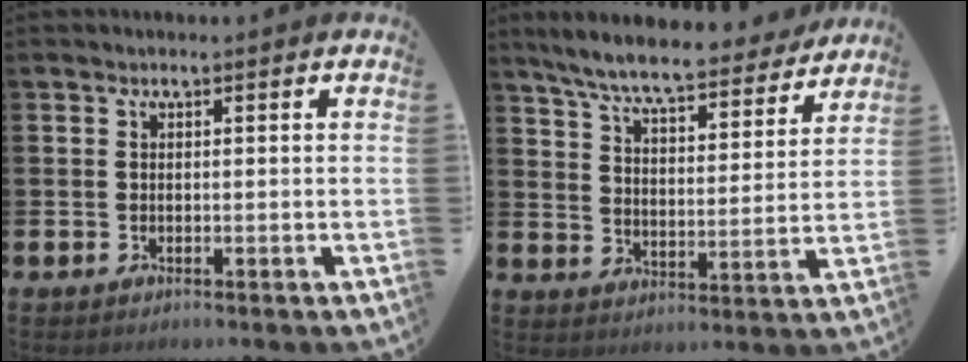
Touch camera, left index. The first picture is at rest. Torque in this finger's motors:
{"motor_torque": [1.06, -1.08, 1.02, 0.21]}